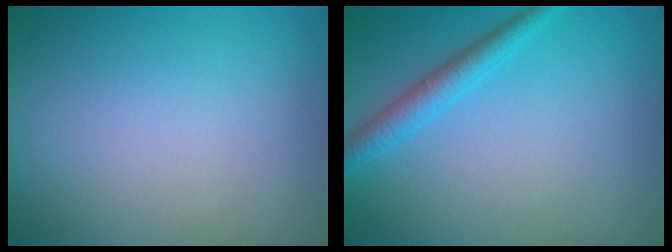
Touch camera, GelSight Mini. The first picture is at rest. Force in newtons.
{"total": 2.2, "press": 2.2, "slide": 0.1}